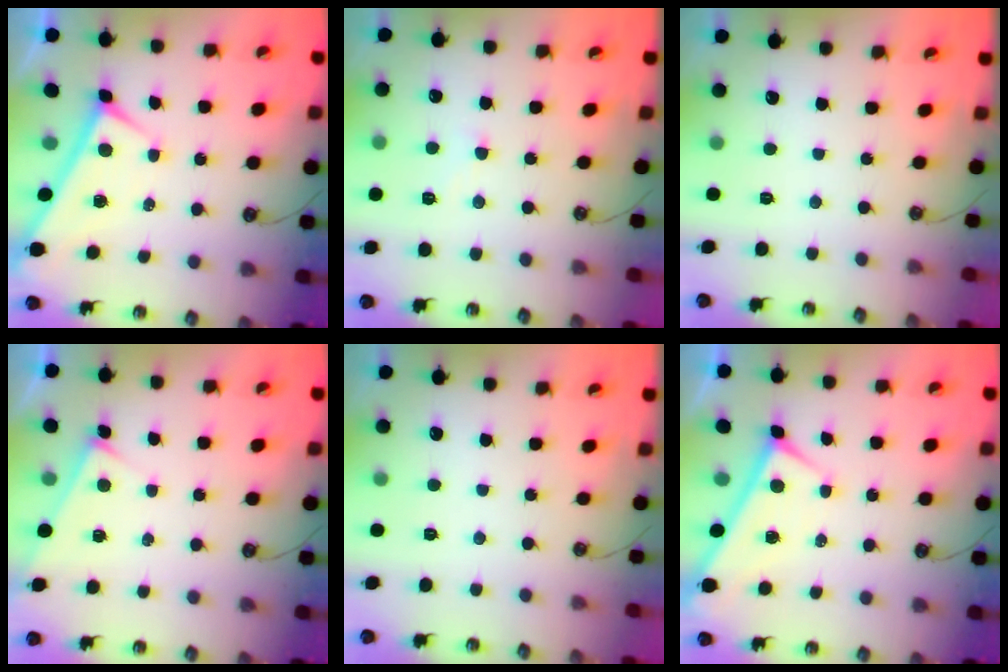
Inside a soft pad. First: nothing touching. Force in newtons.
{"total": 2.6, "press": 2.5, "slide": 0.6}
{"total": 0.0}
{"total": 5.8, "press": 5.8, "slide": 0.2}
{"total": 0.0}
{"total": 0.0}